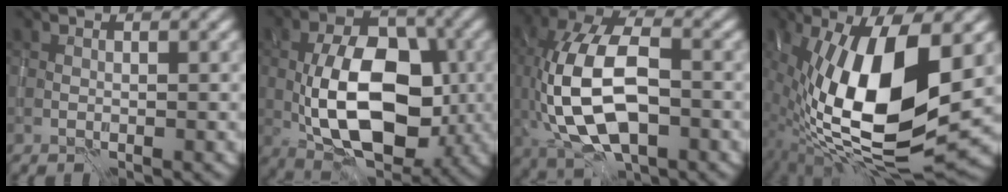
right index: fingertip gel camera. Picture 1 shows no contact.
{"total": 10.8, "force": [-1.4, 6.3, 8.7], "torque": [-0.156, 0.002, -0.025]}
{"total": 13.1, "force": [-1.2, 6.9, 11.0], "torque": [-0.230, 0.000, -0.023]}
{"total": 15.9, "force": [0.1, 6.3, 14.6], "torque": [-0.265, 0.002, -0.003]}